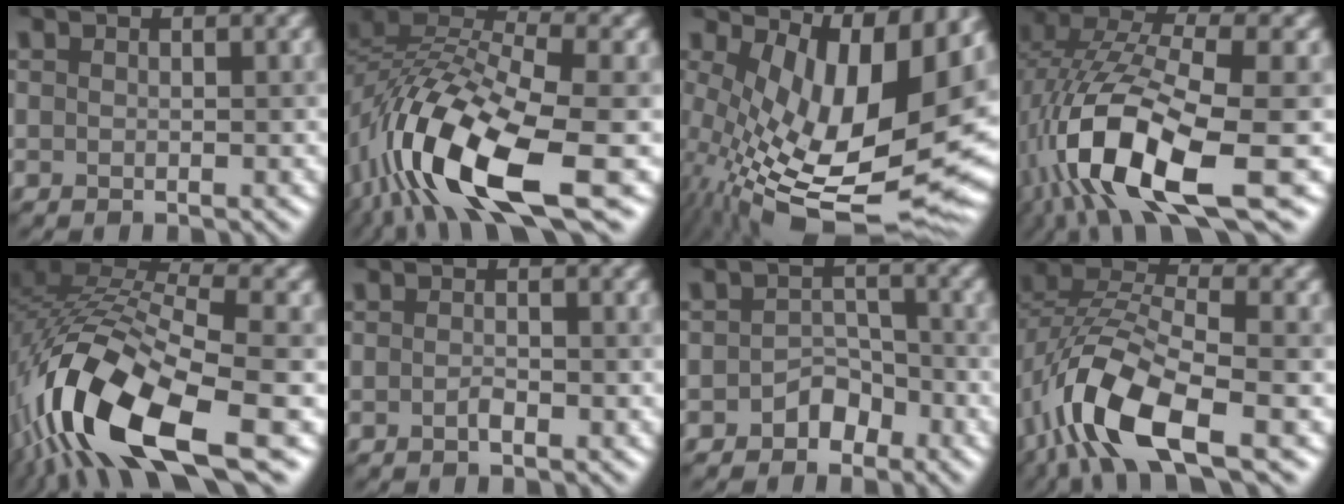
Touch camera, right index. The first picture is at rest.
{"total": 13.6, "force": [-6.0, 4.6, 11.3], "torque": [-0.220, -0.002, -0.114]}
{"total": 15.5, "force": [1.7, 6.8, 13.9], "torque": [-0.227, -0.020, 0.044]}
{"total": 13.1, "force": [-4.2, 4.7, 11.5], "torque": [-0.239, -0.007, -0.081]}
{"total": 15.1, "force": [-6.4, 5.7, 12.5], "torque": [-0.251, -0.001, -0.111]}
{"total": 1.0, "force": [-0.5, 0.3, 0.7], "torque": [-0.016, 0.001, -0.009]}
{"total": 2.4, "force": [-1.5, 1.7, 0.9], "torque": [-0.009, 0.010, -0.025]}
{"total": 10.1, "force": [-4.8, 4.1, 7.9], "torque": [-0.160, 0.007, -0.099]}